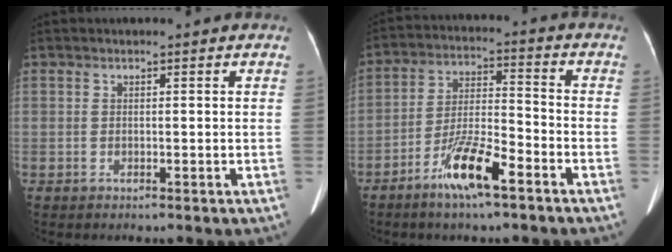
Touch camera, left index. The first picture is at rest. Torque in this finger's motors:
{"motor_torque": [0.93, 1.21, 0.15, 0.03]}